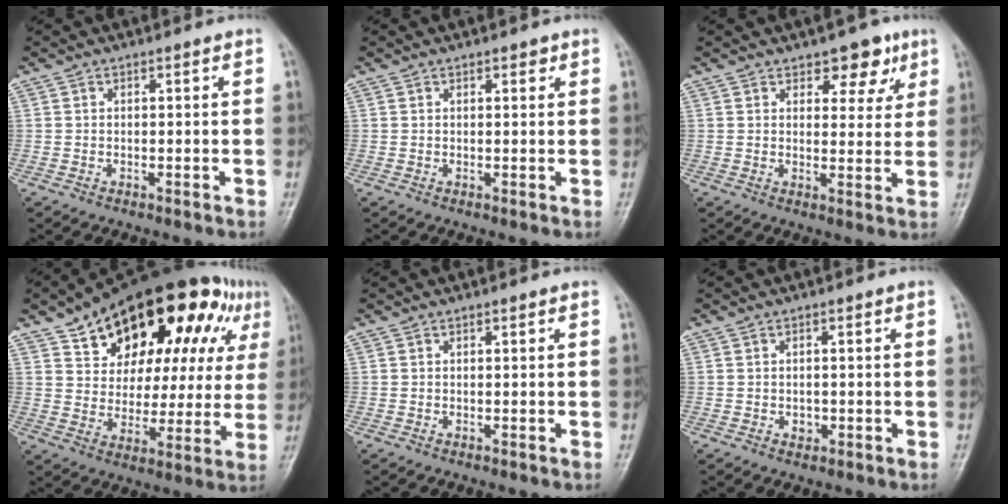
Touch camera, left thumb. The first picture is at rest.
{"total": 1.2, "force": [0.8, 0.6, 0.8], "torque": [-0.004, -0.002, 0.008]}
{"total": 6.5, "force": [4.0, 3.7, 3.6], "torque": [-0.010, -0.018, 0.051]}
{"total": 25.6, "force": [13.3, 14.6, 16.3], "torque": [-0.192, 0.007, 0.203]}
{"total": 0.0}
{"total": 1.4, "force": [-0.2, 1.2, 0.7], "torque": [-0.004, 0.002, -0.001]}